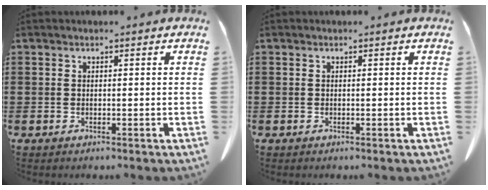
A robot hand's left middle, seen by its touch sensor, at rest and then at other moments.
{"total": 0.0}